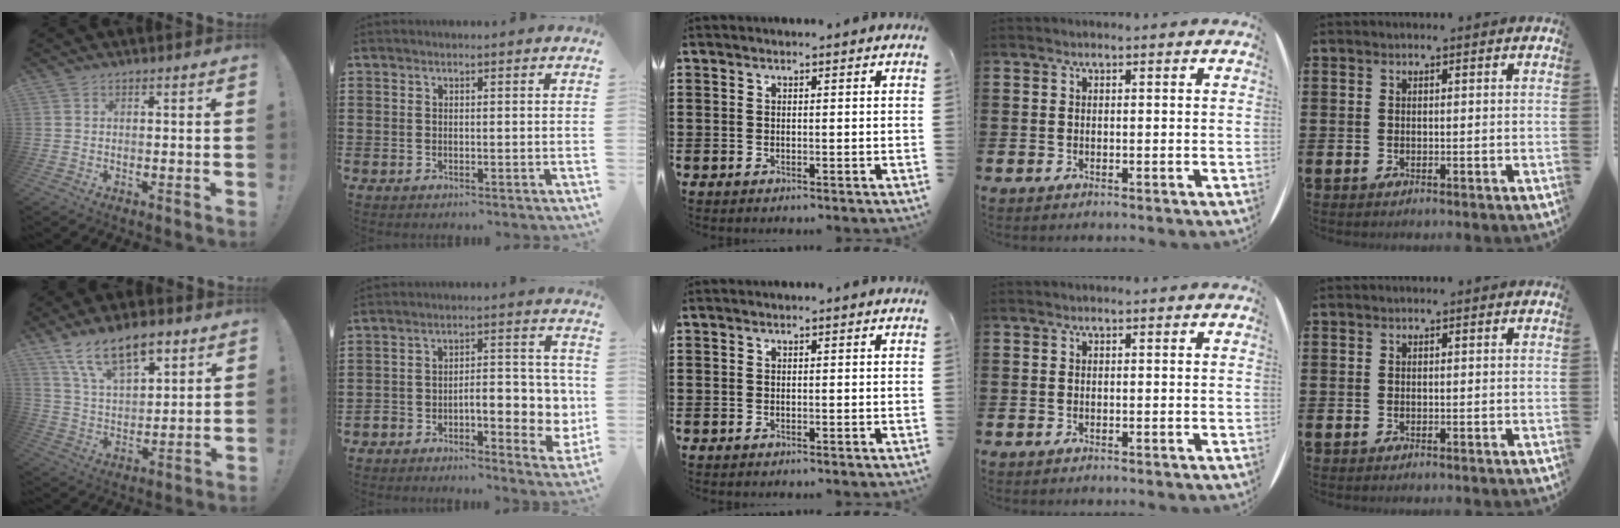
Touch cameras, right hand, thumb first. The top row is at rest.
{"thumb": {"total": 14.9, "force": [9.3, 7.0, 9.2], "torque": [-0.158, -0.044, 0.169]}, "index": {"total": 7.1, "force": [-3.0, 3.7, 5.3], "torque": [-0.073, 0.004, -0.053]}}